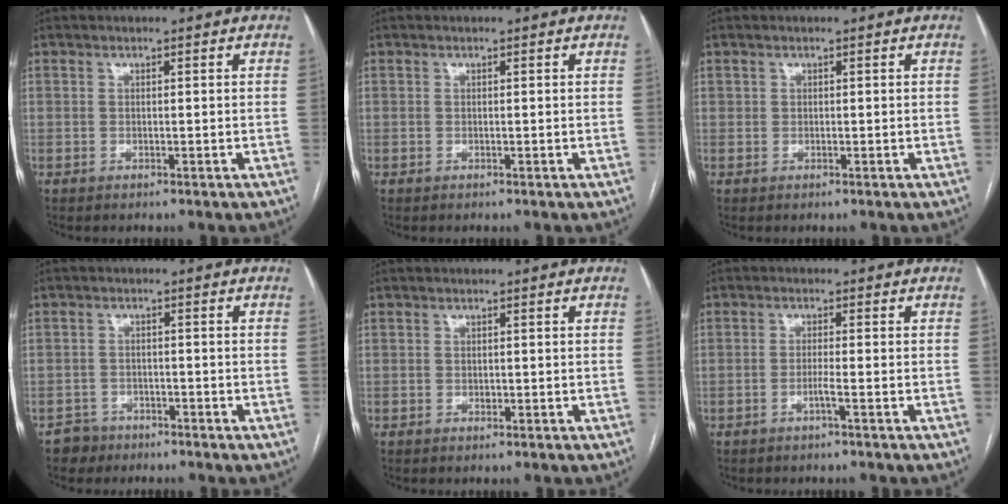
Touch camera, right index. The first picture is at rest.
{"total": 0.0}
{"total": 0.0}
{"total": 2.9, "force": [-2.0, 2.0, -0.7], "torque": [0.016, 0.010, -0.038]}
{"total": 0.5, "force": [-0.1, 0.4, 0.3], "torque": [-0.005, 0.001, -0.002]}
{"total": 1.8, "force": [-0.9, -0.4, 1.5], "torque": [-0.028, -0.001, -0.020]}